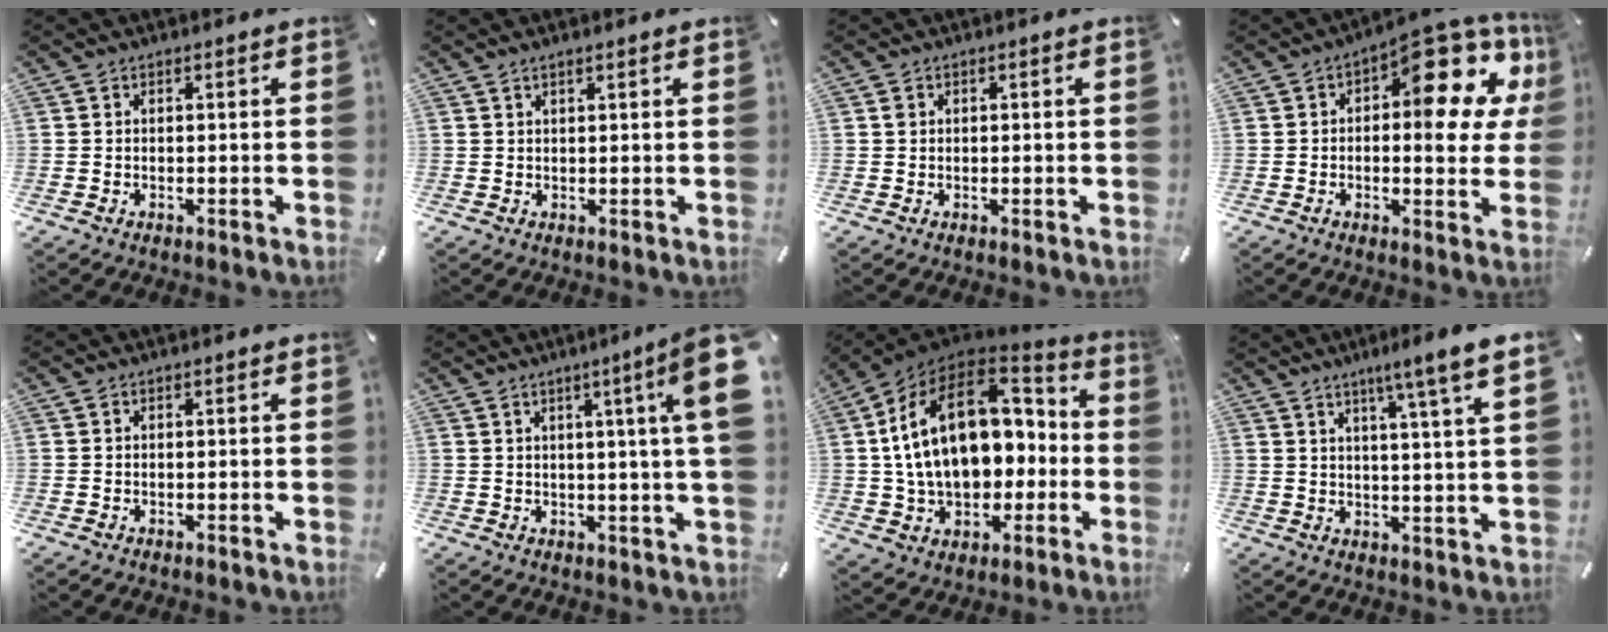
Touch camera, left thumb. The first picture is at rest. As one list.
[{"total": 1.2, "force": [0.9, 0.0, 0.9], "torque": [-0.017, -0.002, 0.015]}, {"total": 0.7, "force": [0.2, 0.6, 0.4], "torque": [-0.001, -0.001, 0.002]}, {"total": 15.4, "force": [6.3, 7.1, 12.1], "torque": [-0.141, -0.063, 0.102]}, {"total": 0.0}, {"total": 11.7, "force": [4.2, -0.1, 10.9], "torque": [-0.163, -0.031, 0.063]}, {"total": 23.5, "force": [3.2, 16.3, 16.6], "torque": [-0.303, -0.003, 0.065]}, {"total": 8.0, "force": [5.4, -1.0, 5.7], "torque": [-0.092, -0.034, 0.082]}]